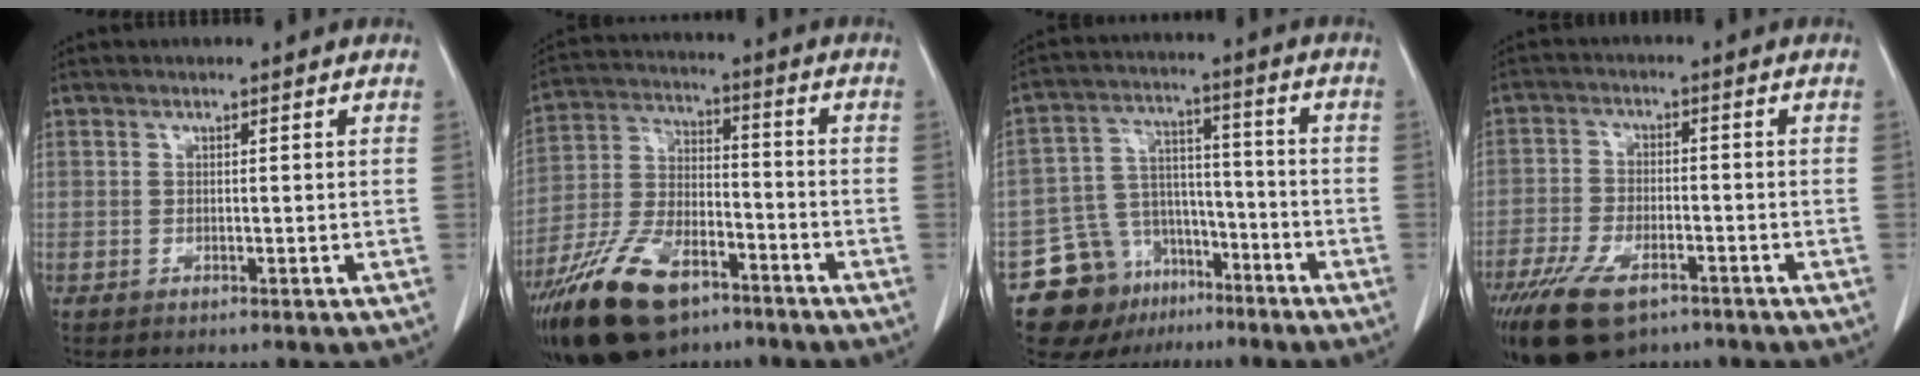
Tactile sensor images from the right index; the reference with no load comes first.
{"total": 17.7, "force": [-11.1, 8.1, 11.2], "torque": [-0.248, -0.006, -0.202]}
{"total": 14.0, "force": [-9.1, 9.6, 4.5], "torque": [-0.083, 0.053, -0.143]}
{"total": 12.3, "force": [-7.9, 5.4, 7.6], "torque": [-0.156, -0.011, -0.134]}